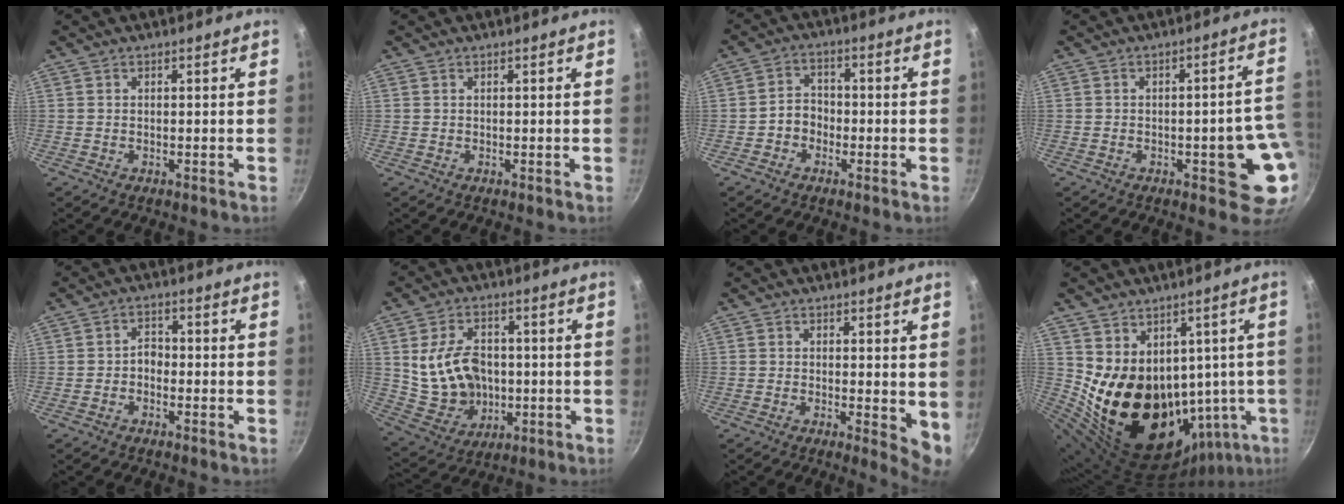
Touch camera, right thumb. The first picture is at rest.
{"total": 0.0}
{"total": 4.3, "force": [-1.6, 3.5, 1.9], "torque": [-0.005, 0.025, -0.033]}
{"total": 11.1, "force": [-2.4, 4.0, 10.0], "torque": [-0.076, 0.024, -0.028]}
{"total": 2.7, "force": [-1.2, 1.9, 1.5], "torque": [-0.014, 0.021, -0.025]}
{"total": 14.2, "force": [0.4, 10.7, 9.4], "torque": [-0.148, 0.004, 0.027]}
{"total": 5.3, "force": [0.2, 1.9, 4.9], "torque": [-0.062, -0.015, 0.001]}
{"total": 19.3, "force": [2.4, 14.8, 12.2], "torque": [-0.150, -0.028, 0.079]}